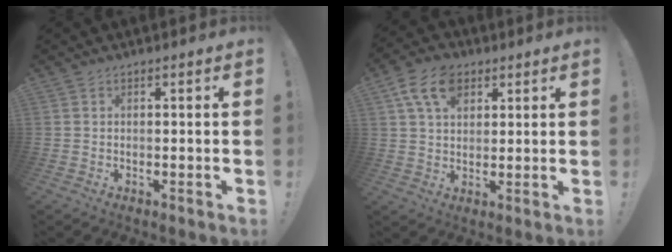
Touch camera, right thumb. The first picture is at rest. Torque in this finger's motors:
{"motor_torque": [1.00, 2.12, 0.42, -0.07, 0.29]}